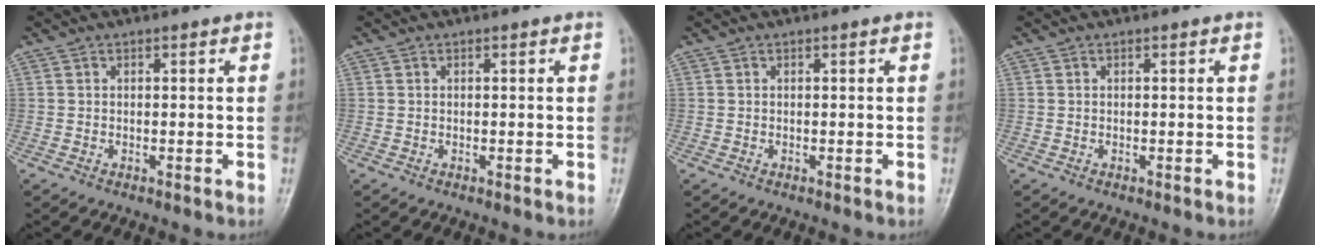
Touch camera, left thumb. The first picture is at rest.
{"total": 0.0}
{"total": 0.0}
{"total": 0.0}